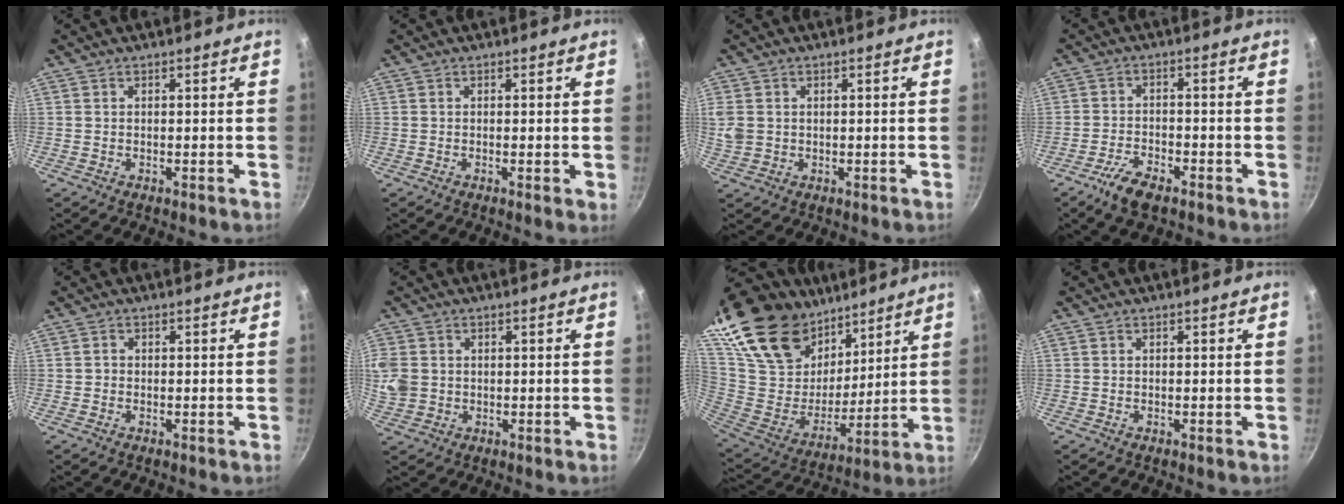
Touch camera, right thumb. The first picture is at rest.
{"total": 0.8, "force": [-0.1, 0.1, 0.8], "torque": [-0.011, -0.002, -0.005]}
{"total": 4.5, "force": [0.6, 3.8, 2.4], "torque": [-0.047, -0.001, 0.016]}
{"total": 6.5, "force": [-4.3, 2.5, 4.1], "torque": [-0.083, 0.021, -0.082]}
{"total": 1.0, "force": [-0.2, 0.9, 0.3], "torque": [-0.003, 0.002, -0.006]}
{"total": 9.1, "force": [0.7, 7.8, 4.7], "torque": [-0.115, 0.007, 0.015]}
{"total": 30.6, "force": [20.6, 17.1, 14.9], "torque": [-0.251, -0.086, 0.387]}
{"total": 0.0}